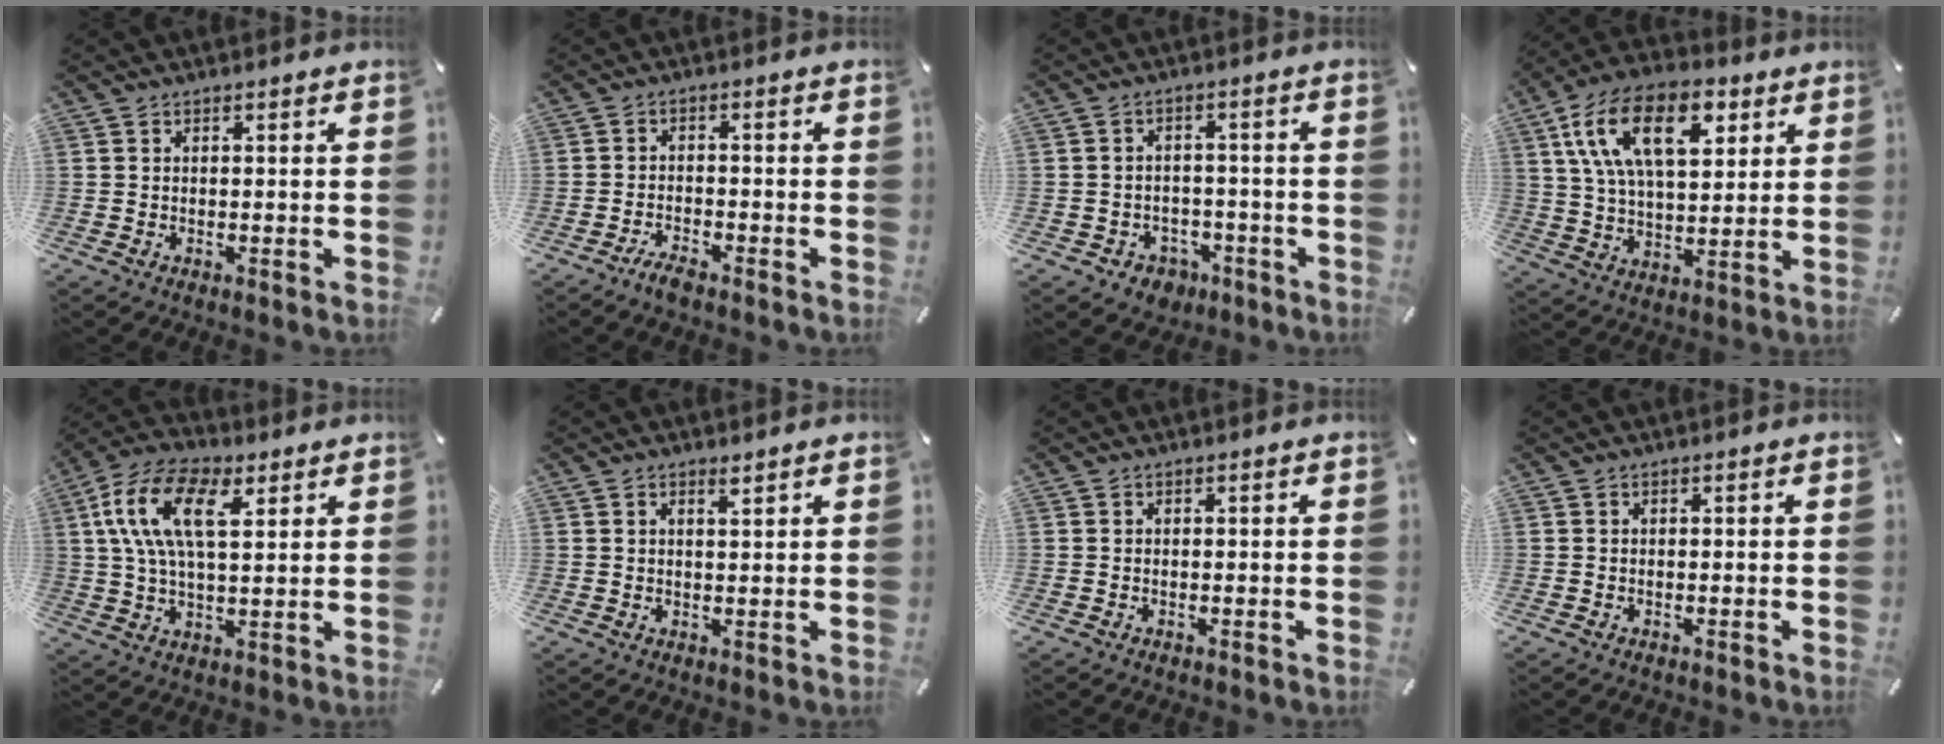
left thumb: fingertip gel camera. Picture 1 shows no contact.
{"total": 2.9, "force": [-2.6, 0.6, 1.2], "torque": [-0.026, 0.013, -0.052]}
{"total": 4.5, "force": [-2.2, 3.8, 1.0], "torque": [-0.017, 0.013, -0.037]}
{"total": 18.6, "force": [7.9, 10.1, 13.5], "torque": [-0.266, -0.011, 0.130]}
{"total": 15.0, "force": [5.8, 7.6, 11.6], "torque": [-0.264, 0.002, 0.101]}
{"total": 1.5, "force": [1.3, 0.2, 0.7], "torque": [-0.016, -0.002, 0.024]}
{"total": 0.0}
{"total": 0.0}